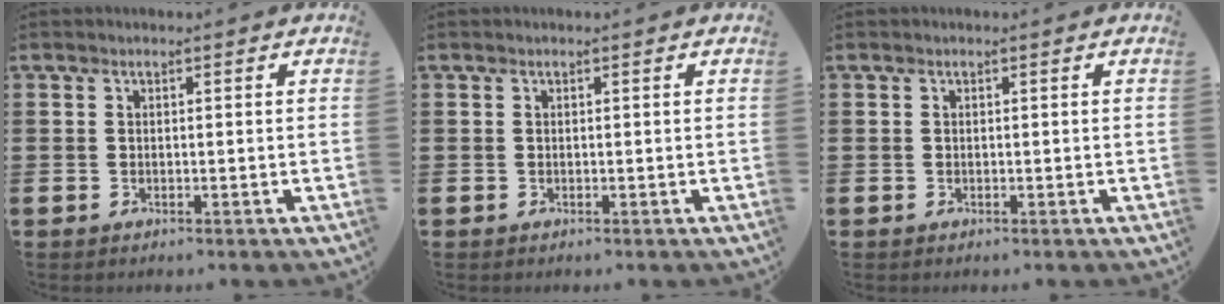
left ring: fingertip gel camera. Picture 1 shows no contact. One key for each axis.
{"total": 0.0}
{"total": 0.0}